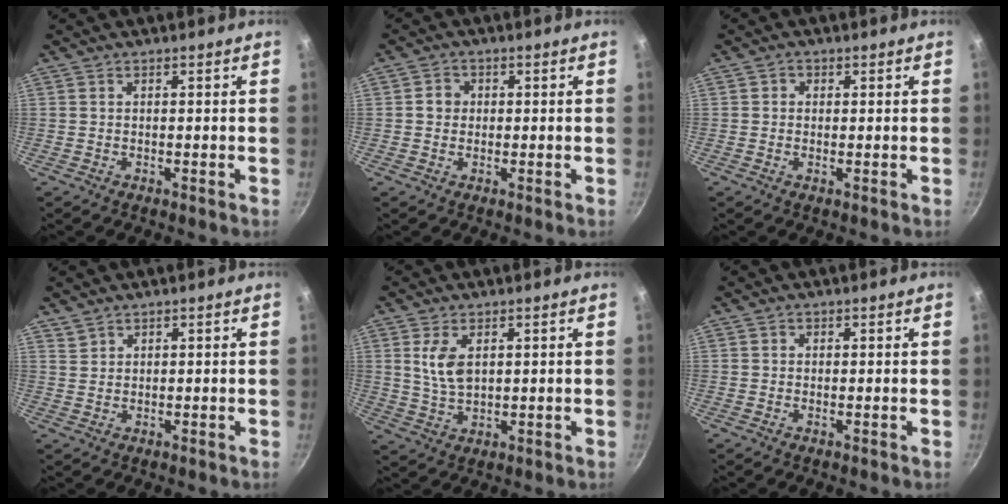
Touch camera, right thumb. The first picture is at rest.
{"total": 2.6, "force": [0.1, 2.4, 0.9], "torque": [-0.001, 0.006, -0.003]}
{"total": 4.7, "force": [1.2, 4.3, 1.6], "torque": [0.009, -0.001, 0.006]}
{"total": 1.7, "force": [1.4, 1.0, 0.1], "torque": [0.009, 0.004, 0.031]}
{"total": 6.0, "force": [1.9, 3.2, 4.6], "torque": [-0.085, -0.016, 0.042]}
{"total": 0.7, "force": [0.2, 0.6, 0.3], "torque": [-0.005, 0.002, 0.001]}